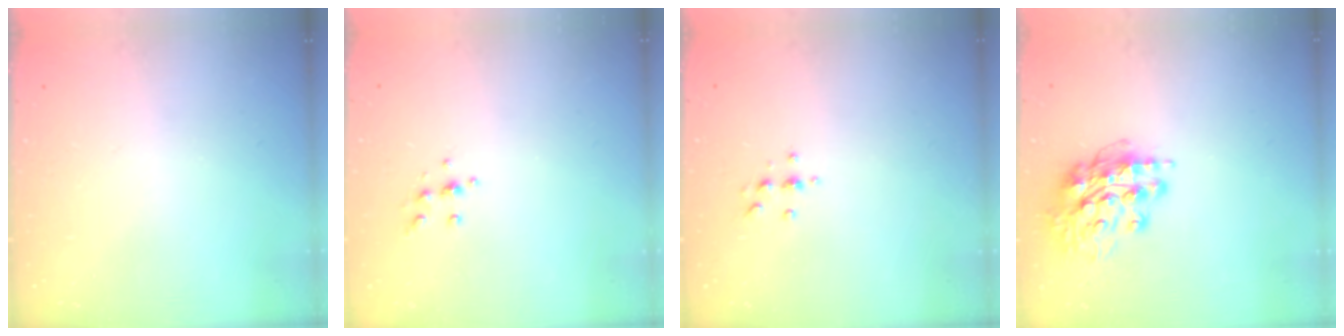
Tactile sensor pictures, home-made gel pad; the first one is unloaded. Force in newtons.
{"total": 4.8, "press": 4.7, "slide": 0.8}
{"total": 4.1, "press": 4.1, "slide": 0.5}
{"total": 15.0, "press": 14.9, "slide": 1.6}